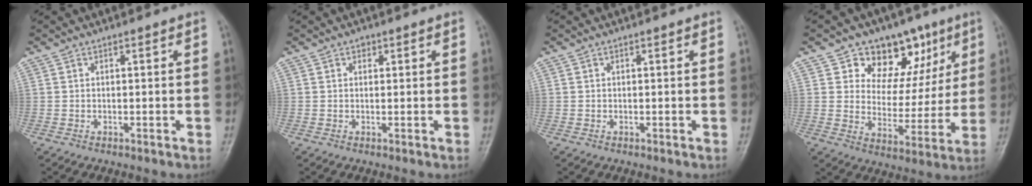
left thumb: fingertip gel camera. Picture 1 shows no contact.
{"total": 1.0, "force": [0.5, 0.8, 0.4], "torque": [0.003, -0.001, 0.006]}
{"total": 0.0}
{"total": 15.2, "force": [8.1, 10.6, 7.3], "torque": [-0.042, -0.025, 0.124]}